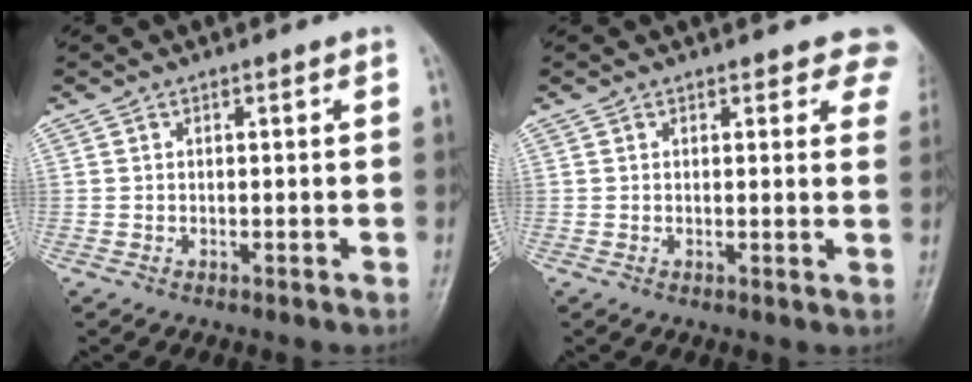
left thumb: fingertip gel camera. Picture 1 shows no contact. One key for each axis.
{"total": 6.3, "fx": 4.9, "fy": 2.5, "fz": 3.1, "tx": 0.004, "ty": -0.015, "tz": 0.041}